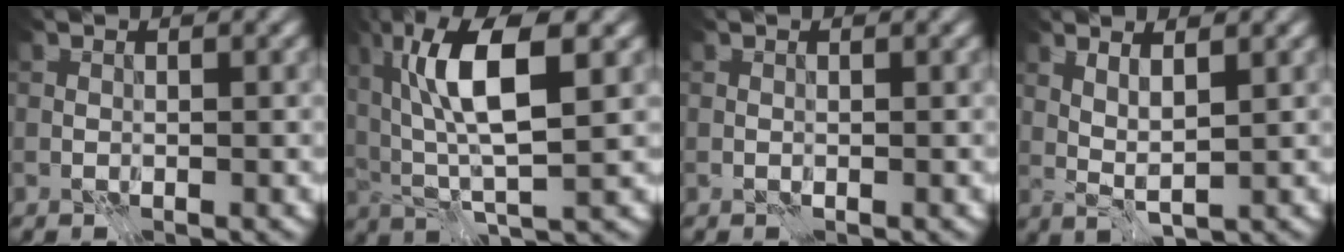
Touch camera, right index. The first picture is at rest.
{"total": 8.8, "force": [2.5, 2.8, 8.0], "torque": [-0.144, 0.004, 0.042]}
{"total": 0.0}
{"total": 2.1, "force": [1.1, 0.2, 1.8], "torque": [-0.034, -0.009, 0.025]}